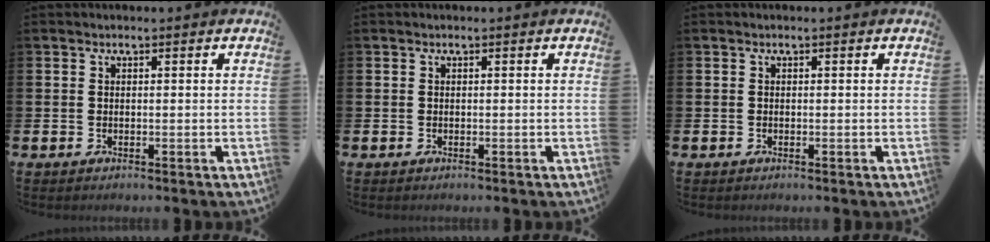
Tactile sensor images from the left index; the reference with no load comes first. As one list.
[{"total": 0.0}, {"total": 0.0}]